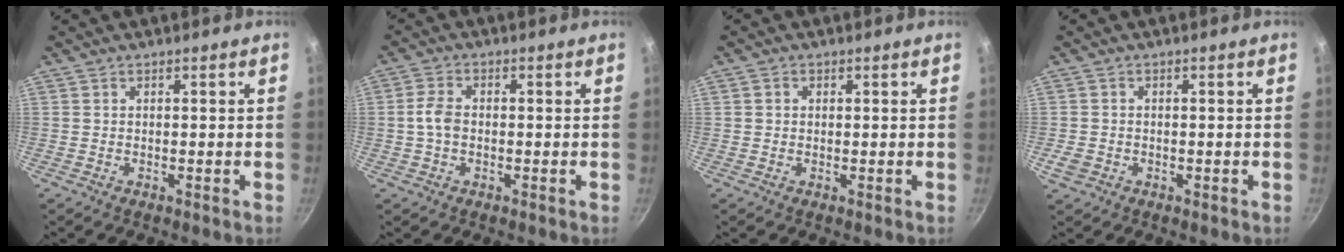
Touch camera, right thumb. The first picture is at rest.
{"total": 4.0, "force": [-0.4, 2.7, 2.9], "torque": [-0.059, 0.013, -0.012]}
{"total": 1.3, "force": [0.3, 1.2, 0.5], "torque": [-0.006, 0.003, 0.003]}
{"total": 3.0, "force": [-0.9, 2.5, 1.4], "torque": [-0.023, 0.004, -0.013]}